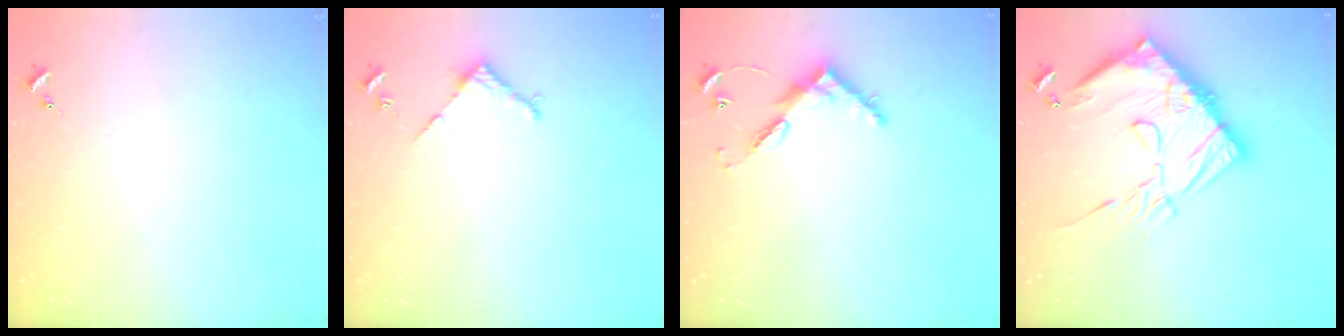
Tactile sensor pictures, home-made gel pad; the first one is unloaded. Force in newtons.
{"total": 2.9, "press": 2.8, "slide": 0.2}
{"total": 6.8, "press": 6.8, "slide": 0.5}
{"total": 22.5, "press": 22.4, "slide": 2.1}